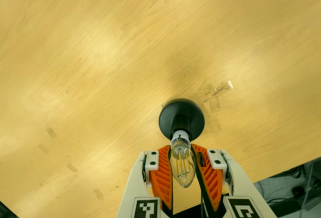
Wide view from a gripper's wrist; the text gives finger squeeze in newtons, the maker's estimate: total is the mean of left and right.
{"total": 19.6, "left": 18.2, "right": 21.1}